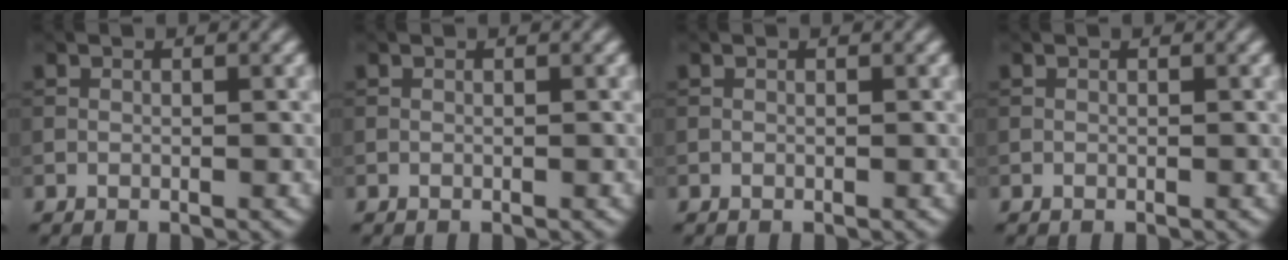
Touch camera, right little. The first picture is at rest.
{"total": 0.0}
{"total": 0.0}
{"total": 0.0}